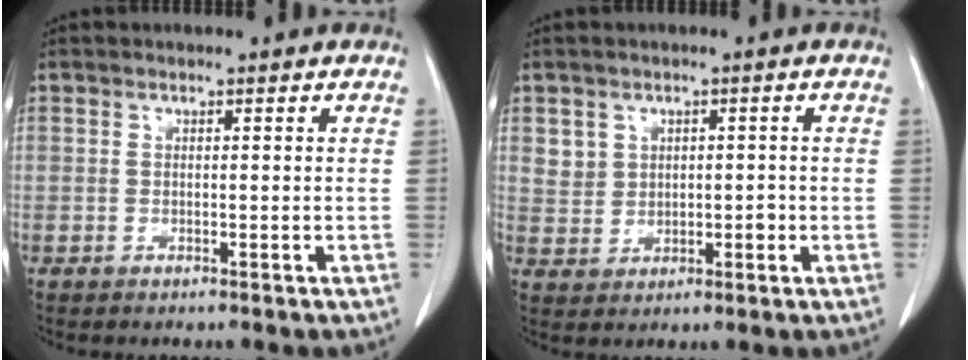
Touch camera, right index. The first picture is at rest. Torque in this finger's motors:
{"motor_torque": [-0.01, 0.09, 0.03, 0.03]}